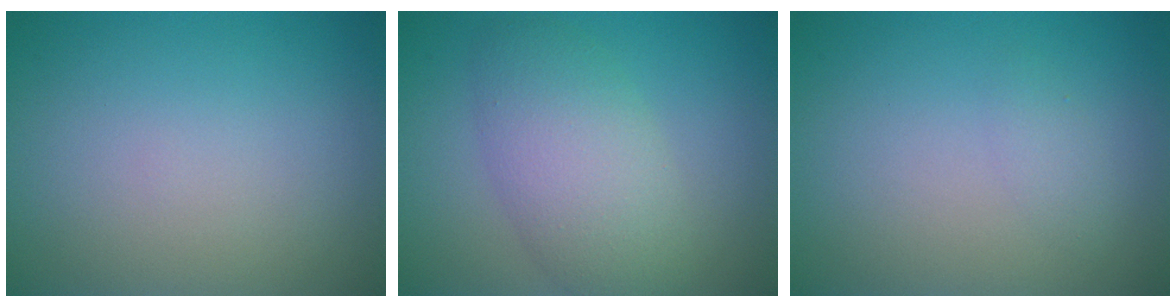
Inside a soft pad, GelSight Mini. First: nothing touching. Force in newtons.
{"total": 5.7, "press": 5.7, "slide": 0.1}
{"total": 0.9, "press": 0.9, "slide": 0.1}